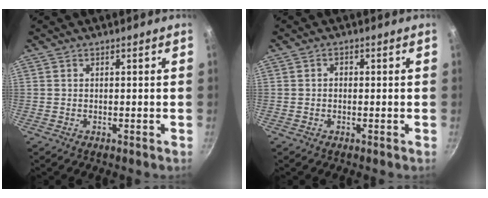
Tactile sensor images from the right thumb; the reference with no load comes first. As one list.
[{"total": 1.3, "force": [0.0, 1.1, 0.8], "torque": [-0.012, 0.006, -0.002]}]